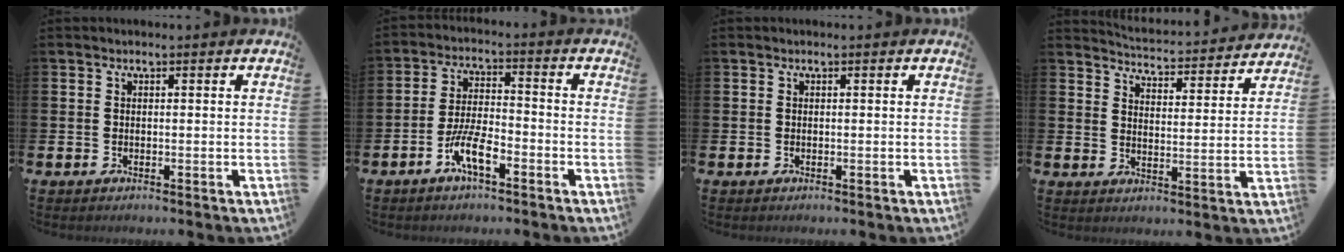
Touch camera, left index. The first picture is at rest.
{"total": 5.8, "force": [-3.0, 1.7, 4.7], "torque": [-0.104, 0.000, -0.060]}
{"total": 0.0}
{"total": 4.4, "force": [4.4, 0.2, 0.2], "torque": [-0.016, -0.042, 0.071]}